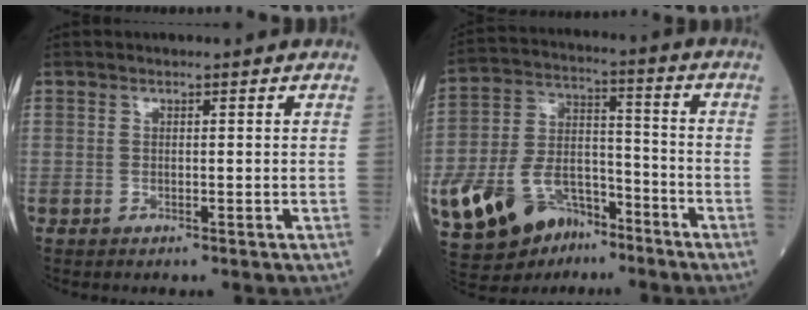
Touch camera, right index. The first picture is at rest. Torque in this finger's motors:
{"motor_torque": [1.15, -1.00, 0.28, 0.15]}